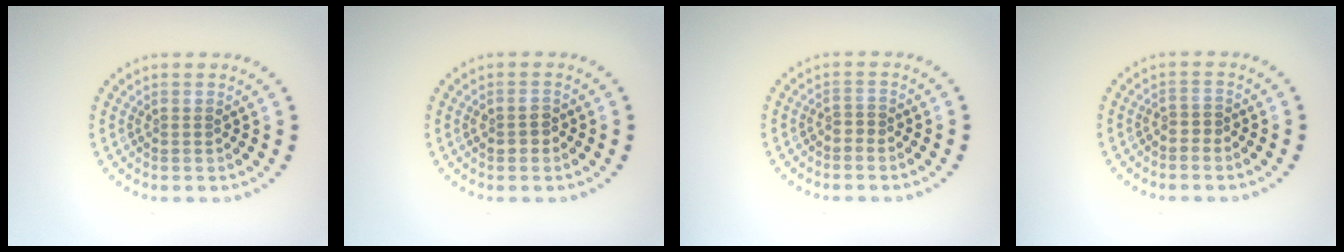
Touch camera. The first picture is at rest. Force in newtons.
{"total": 1.4, "press": 1.4, "slide": 0.2}
{"total": 0.6, "press": 0.2, "slide": 0.5}
{"total": 0.6, "press": 0.4, "slide": 0.5}